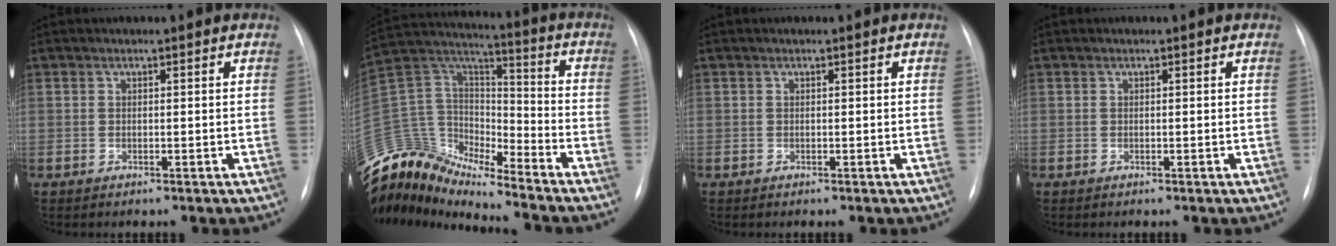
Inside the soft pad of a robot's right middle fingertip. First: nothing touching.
{"total": 17.4, "force": [-16.2, 3.7, 5.2], "torque": [-0.110, 0.059, -0.304]}
{"total": 0.0}
{"total": 0.0}